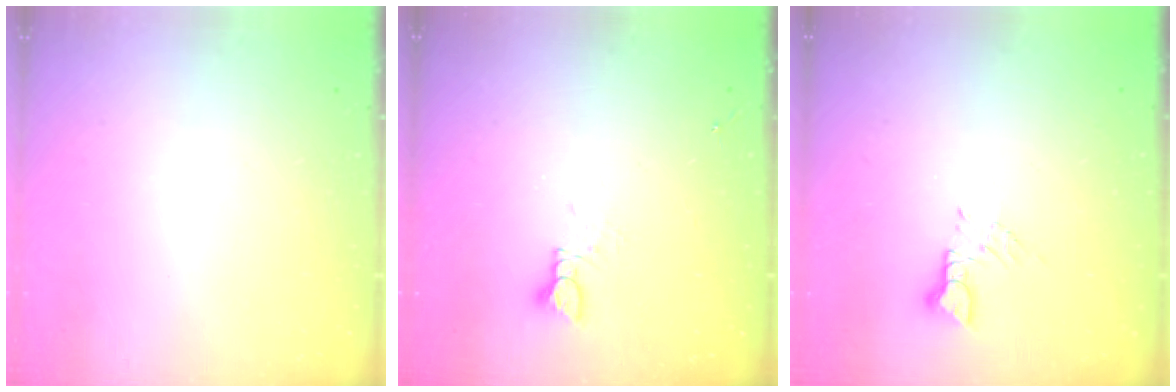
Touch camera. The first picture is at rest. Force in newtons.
{"total": 2.4, "press": 2.4, "slide": 0.2}
{"total": 3.2, "press": 3.2, "slide": 0.4}